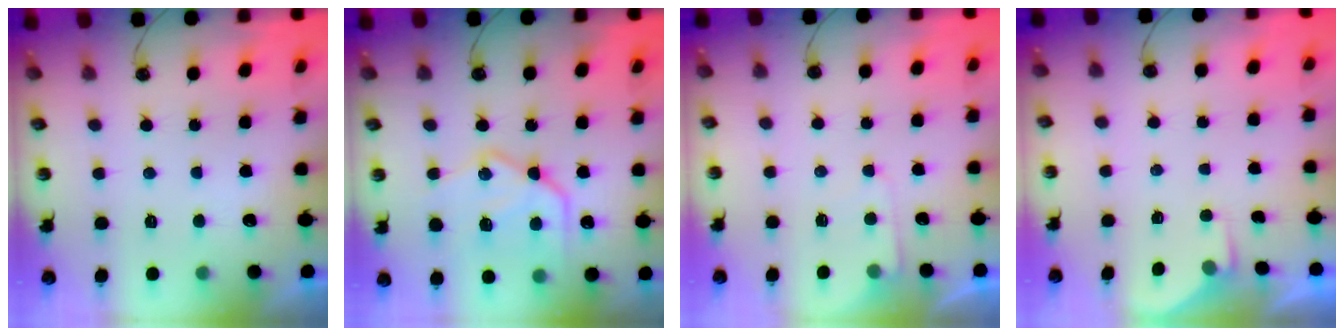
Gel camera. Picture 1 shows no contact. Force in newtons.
{"total": 18.0, "press": 17.9, "slide": 1.9}
{"total": 5.1, "press": 5.1, "slide": 0.7}
{"total": 1.8, "press": 1.7, "slide": 0.4}